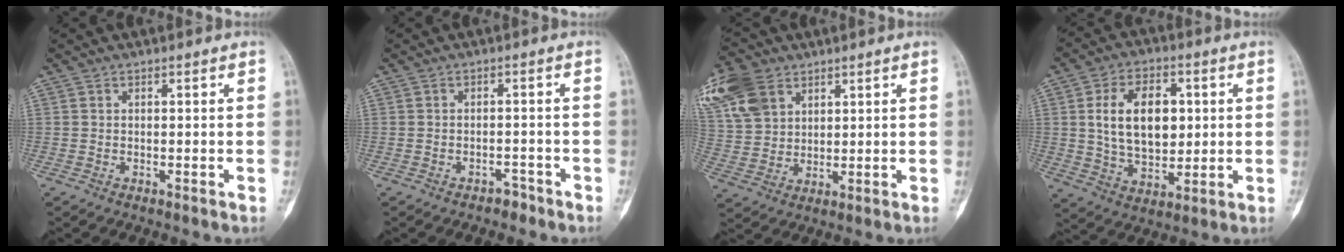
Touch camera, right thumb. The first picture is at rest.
{"total": 2.1, "force": [-1.7, 1.0, 0.6], "torque": [-0.005, 0.015, -0.023]}
{"total": 12.3, "force": [6.3, 8.9, 5.7], "torque": [-0.115, -0.006, 0.129]}
{"total": 14.3, "force": [2.4, 9.1, 10.8], "torque": [-0.148, -0.005, 0.044]}